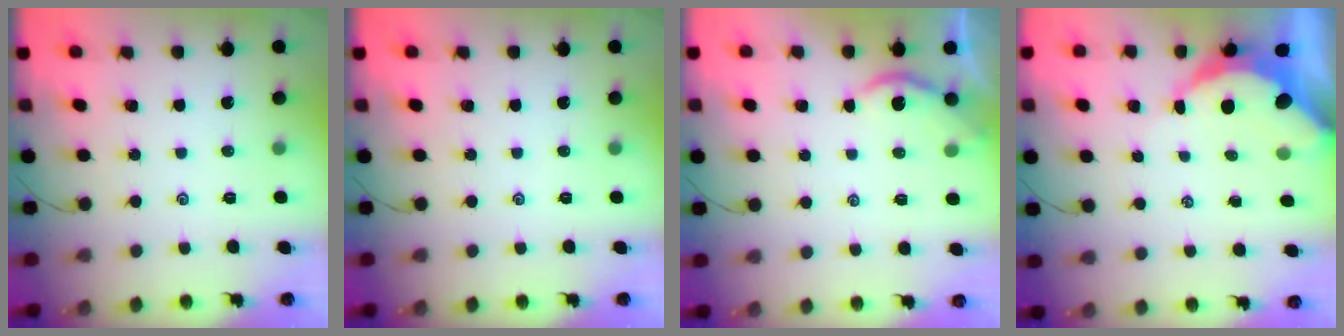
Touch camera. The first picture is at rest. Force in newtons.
{"total": 0.0}
{"total": 2.7, "press": 2.7, "slide": 0.2}
{"total": 7.9, "press": 7.8, "slide": 0.8}